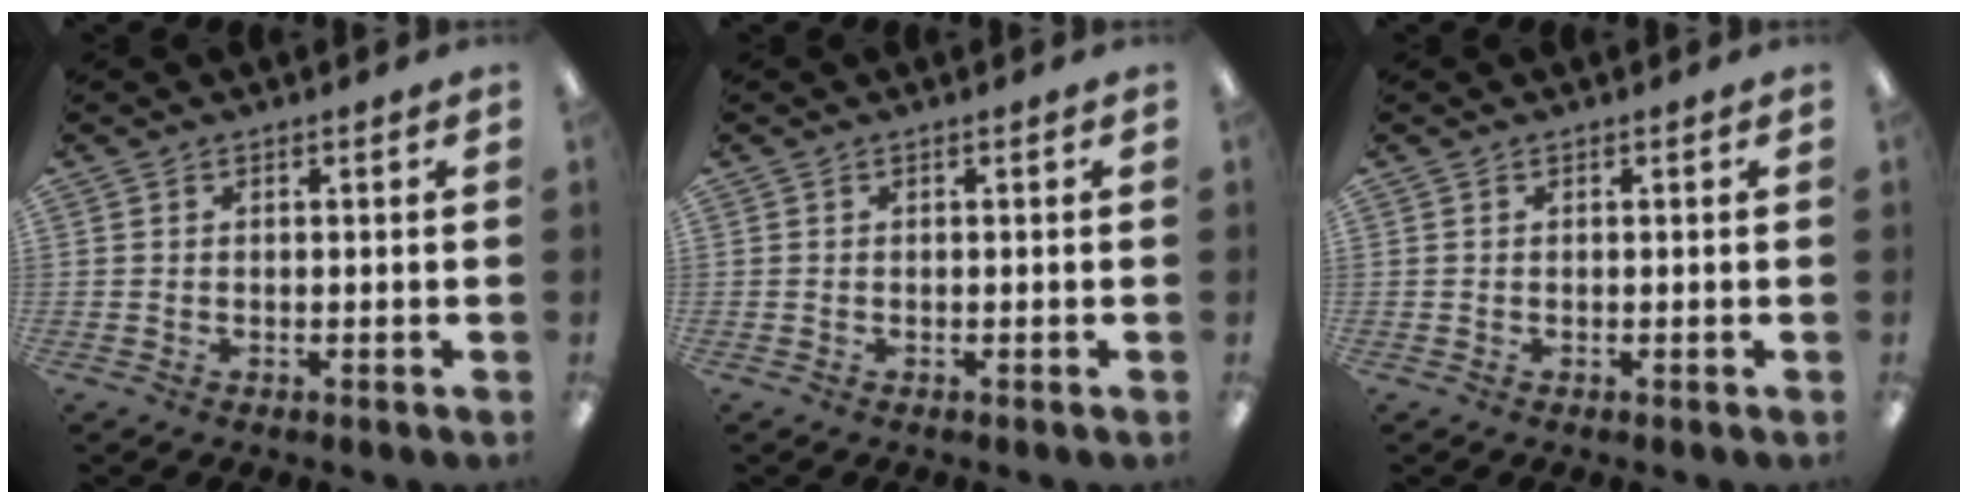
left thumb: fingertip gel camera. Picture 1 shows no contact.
{"total": 0.0}
{"total": 0.0}